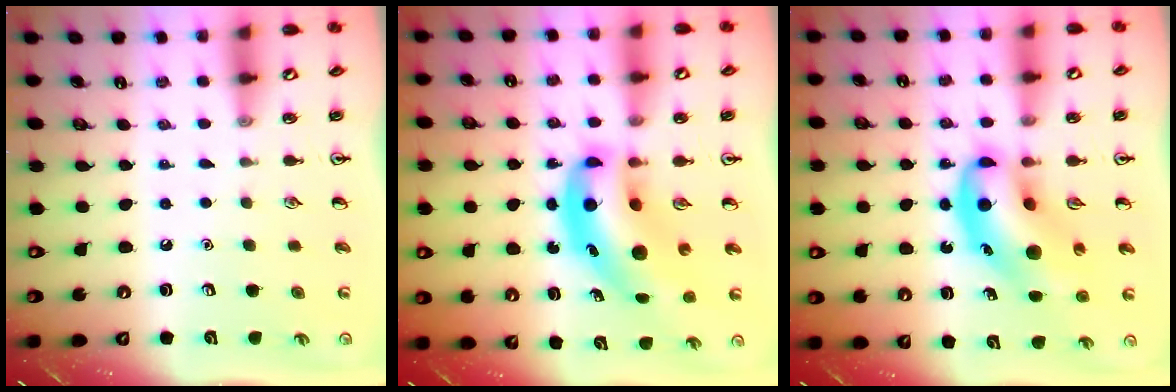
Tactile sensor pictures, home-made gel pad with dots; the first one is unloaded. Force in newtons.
{"total": 13.3, "press": 12.8, "slide": 3.9}
{"total": 13.9, "press": 13.4, "slide": 3.8}